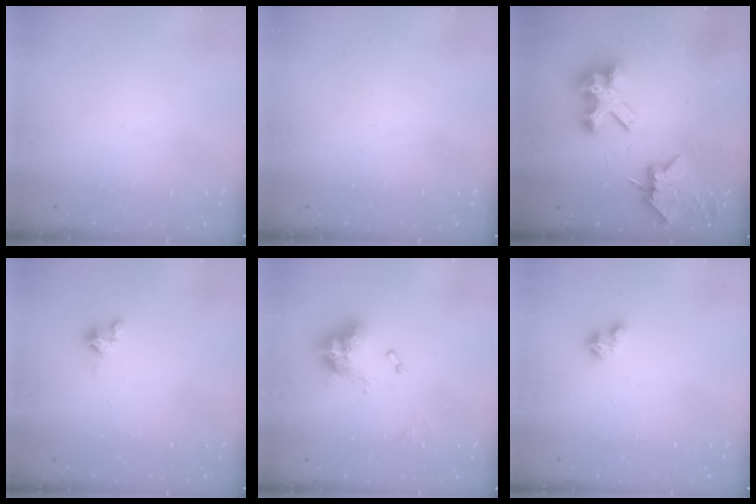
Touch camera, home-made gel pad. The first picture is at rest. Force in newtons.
{"total": 0.0}
{"total": 8.0, "press": 8.0, "slide": 1.1}
{"total": 1.8, "press": 1.7, "slide": 0.4}
{"total": 11.5, "press": 11.4, "slide": 1.4}
{"total": 2.1, "press": 2.1, "slide": 0.2}